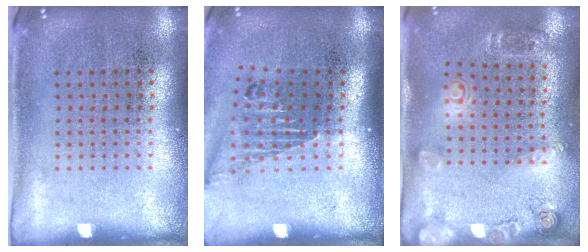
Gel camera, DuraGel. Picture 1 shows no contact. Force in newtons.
{"total": 1.6, "press": 1.2, "slide": 1.0}
{"total": 1.9, "press": 1.2, "slide": 1.4}